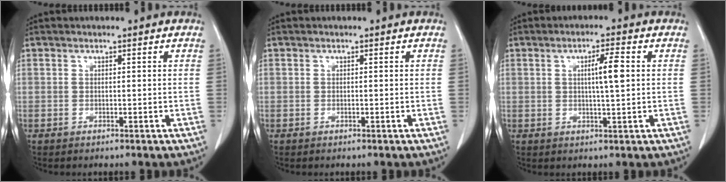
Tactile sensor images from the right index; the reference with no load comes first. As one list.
[{"total": 0.0}, {"total": 4.8, "force": [0.8, 0.3, 4.7], "torque": [-0.080, 0.000, 0.014]}]